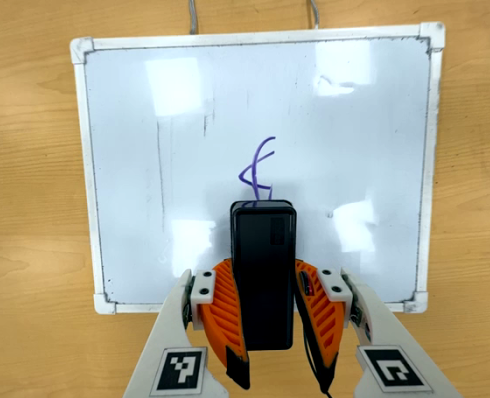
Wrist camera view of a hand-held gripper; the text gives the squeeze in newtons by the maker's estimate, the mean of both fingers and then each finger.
{"total": 7.3, "left": 6.1, "right": 8.5}